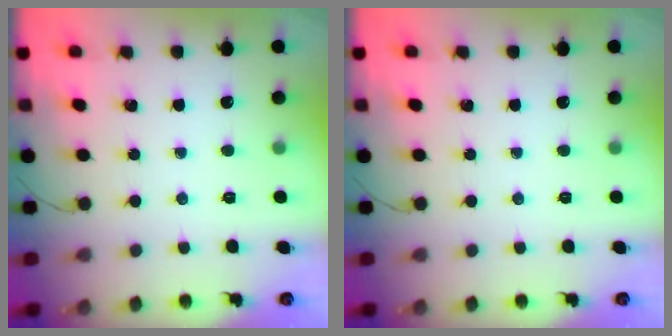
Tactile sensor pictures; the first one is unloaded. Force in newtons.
{"total": 0.0}